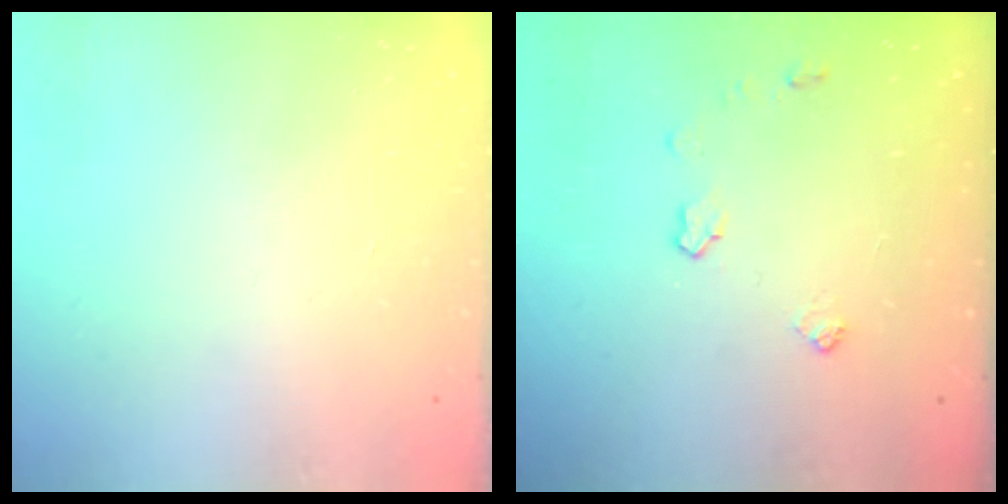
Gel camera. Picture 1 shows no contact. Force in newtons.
{"total": 5.2, "press": 5.2, "slide": 0.7}